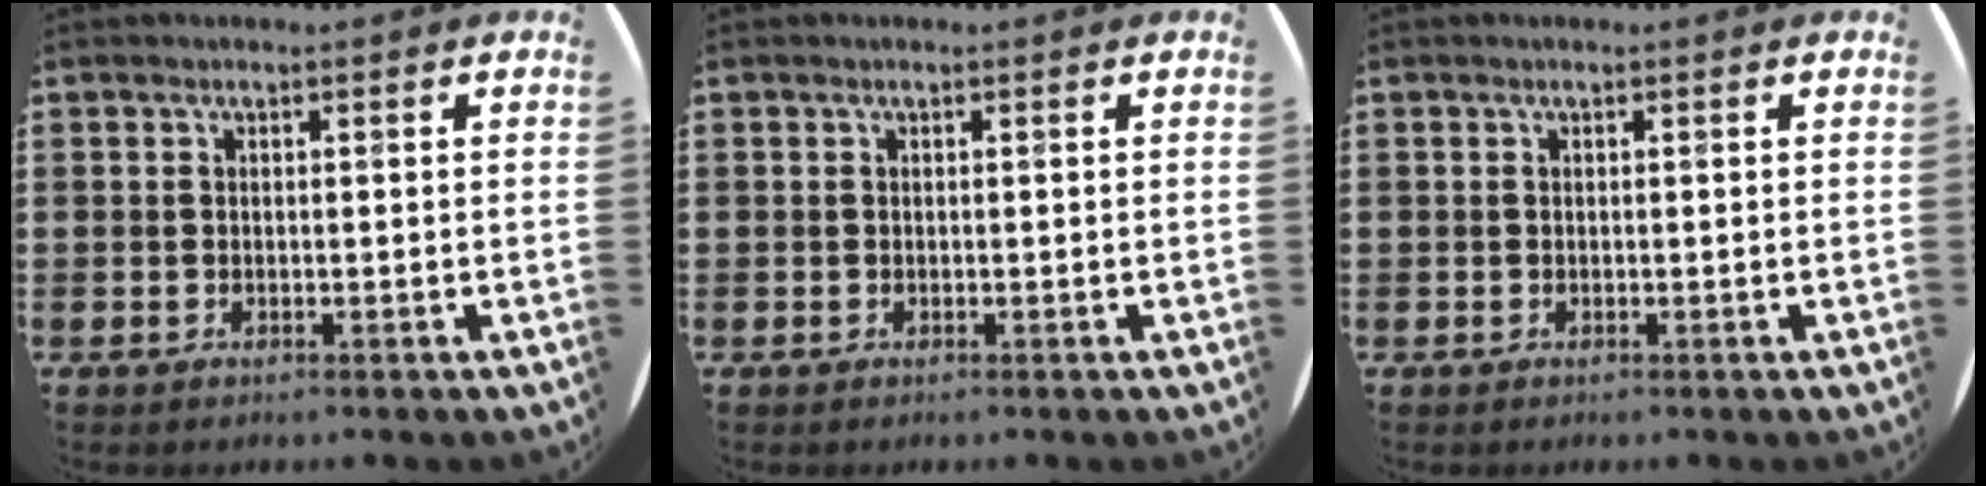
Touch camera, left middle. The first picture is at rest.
{"total": 0.0}
{"total": 0.0}